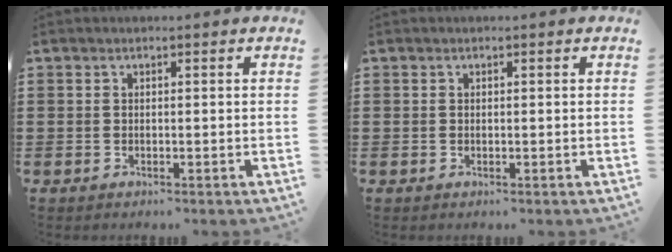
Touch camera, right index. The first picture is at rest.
{"total": 0.0}